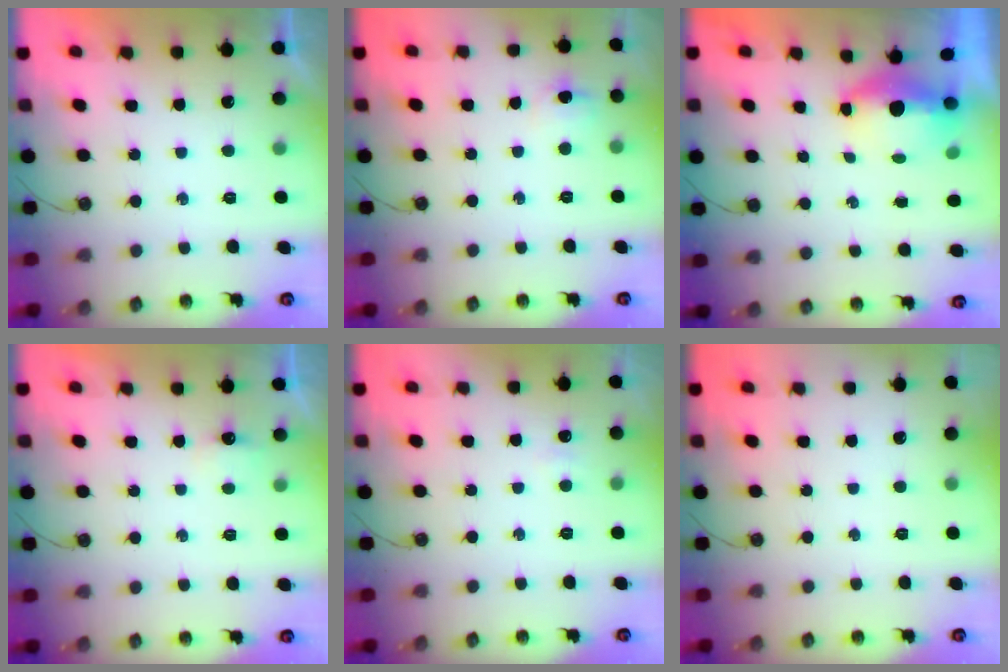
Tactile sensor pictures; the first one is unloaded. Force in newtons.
{"total": 5.0, "press": 4.5, "slide": 2.2}
{"total": 14.0, "press": 6.9, "slide": 12.2}
{"total": 2.7, "press": 2.6, "slide": 0.4}
{"total": 2.9, "press": 2.5, "slide": 1.6}
{"total": 0.0}